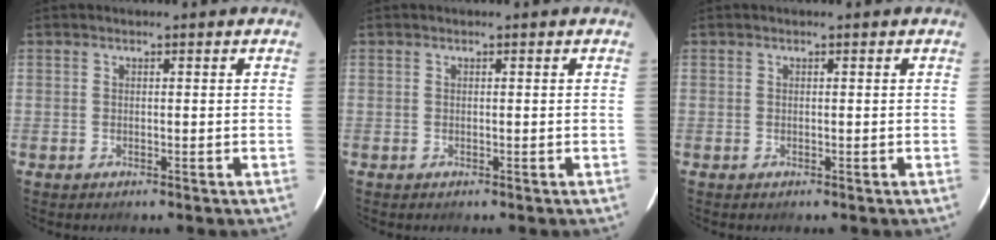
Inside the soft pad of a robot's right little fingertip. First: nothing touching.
{"total": 0.0}
{"total": 0.0}